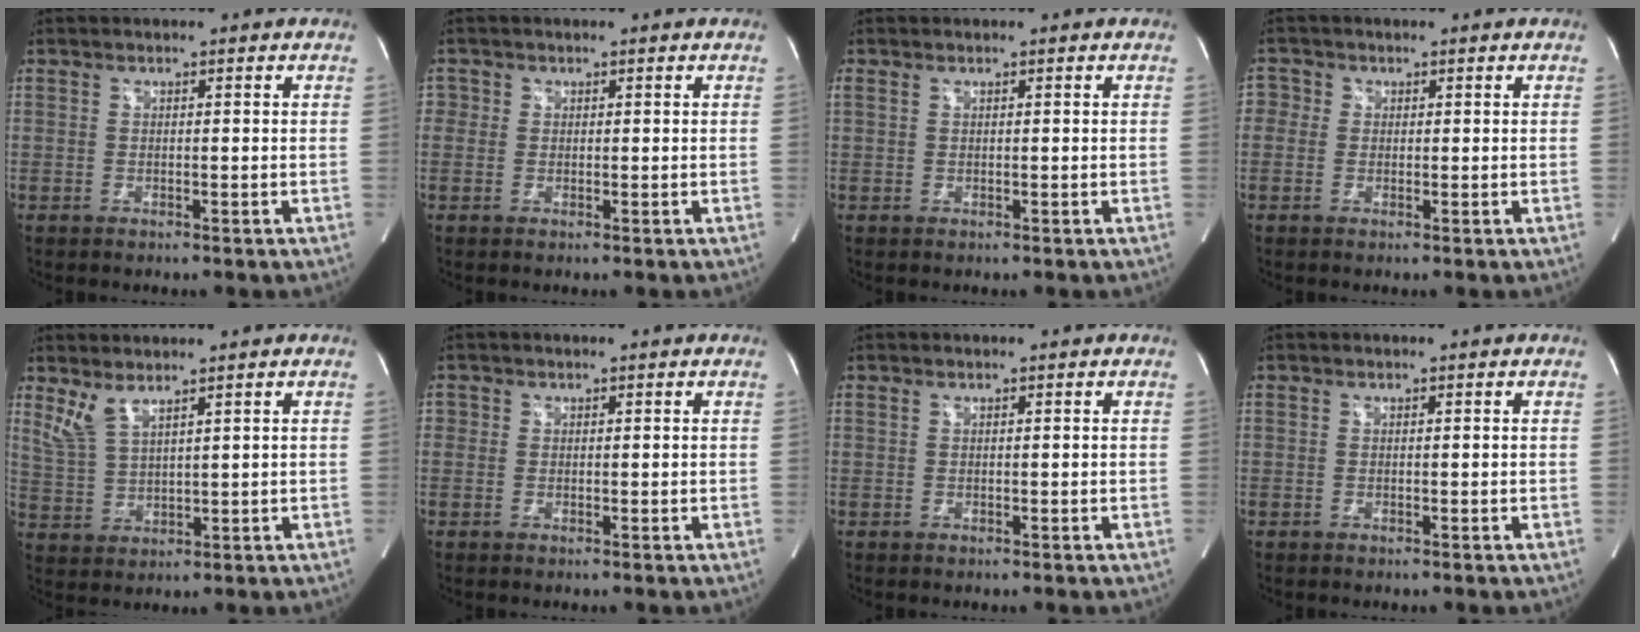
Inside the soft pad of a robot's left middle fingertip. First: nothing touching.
{"total": 1.5, "force": [0.3, 1.5, 0.1], "torque": [0.012, 0.003, 0.003]}
{"total": 0.7, "force": [0.5, 0.3, 0.4], "torque": [-0.021, 0.018, 0.015]}
{"total": 2.1, "force": [0.3, 2.1, 0.3], "torque": [0.008, 0.008, 0.000]}
{"total": 4.4, "force": [3.3, 1.0, 2.7], "torque": [-0.070, -0.004, 0.081]}
{"total": 0.8, "force": [0.2, 0.8, 0.1], "torque": [0.008, 0.003, 0.002]}
{"total": 0.0}
{"total": 0.0}